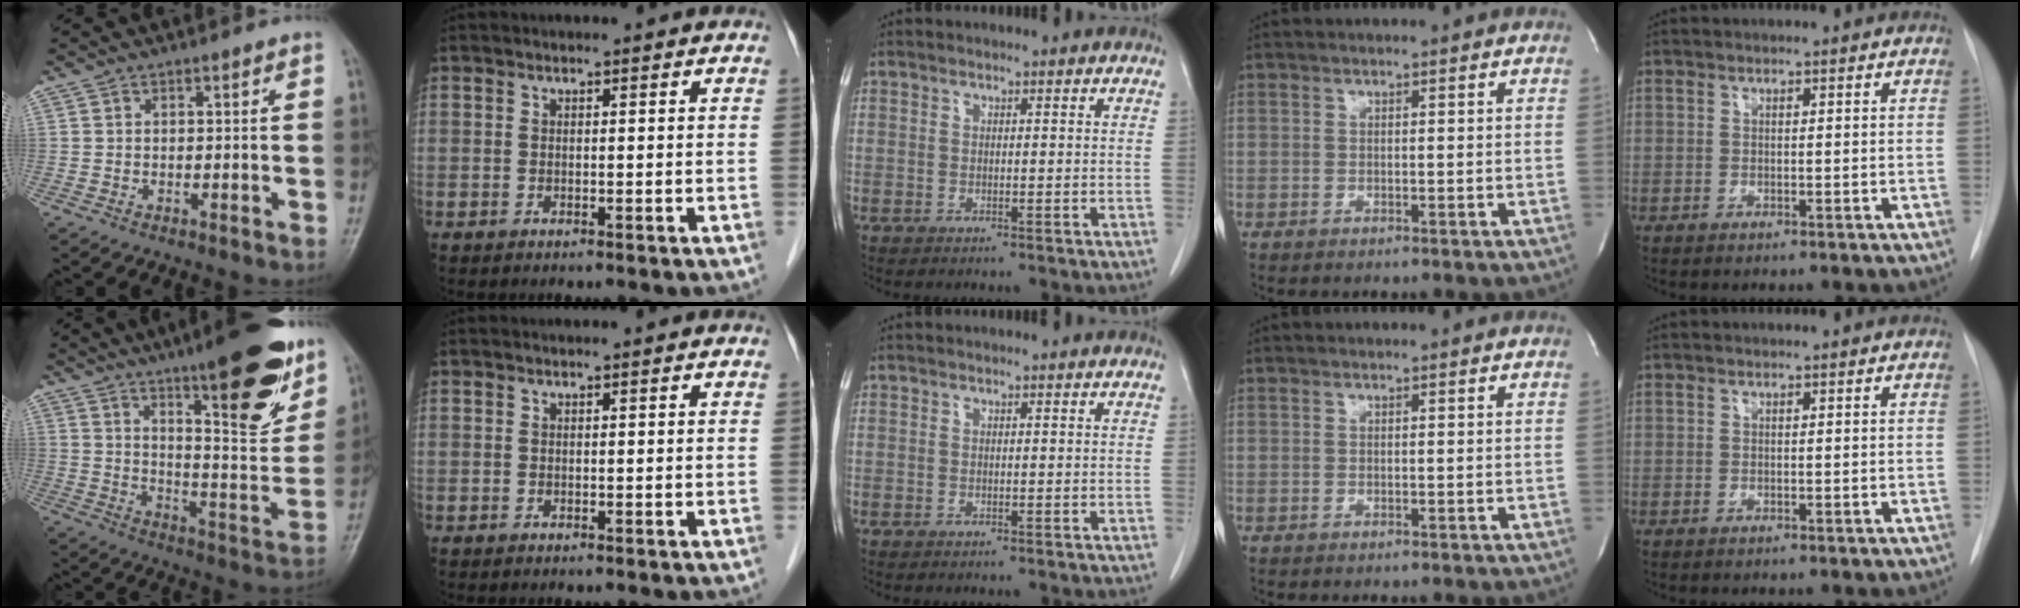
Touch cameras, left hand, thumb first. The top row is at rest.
{"thumb": {"total": 21.1, "force": [12.2, 5.4, 16.3], "torque": [-0.193, -0.063, 0.184]}}